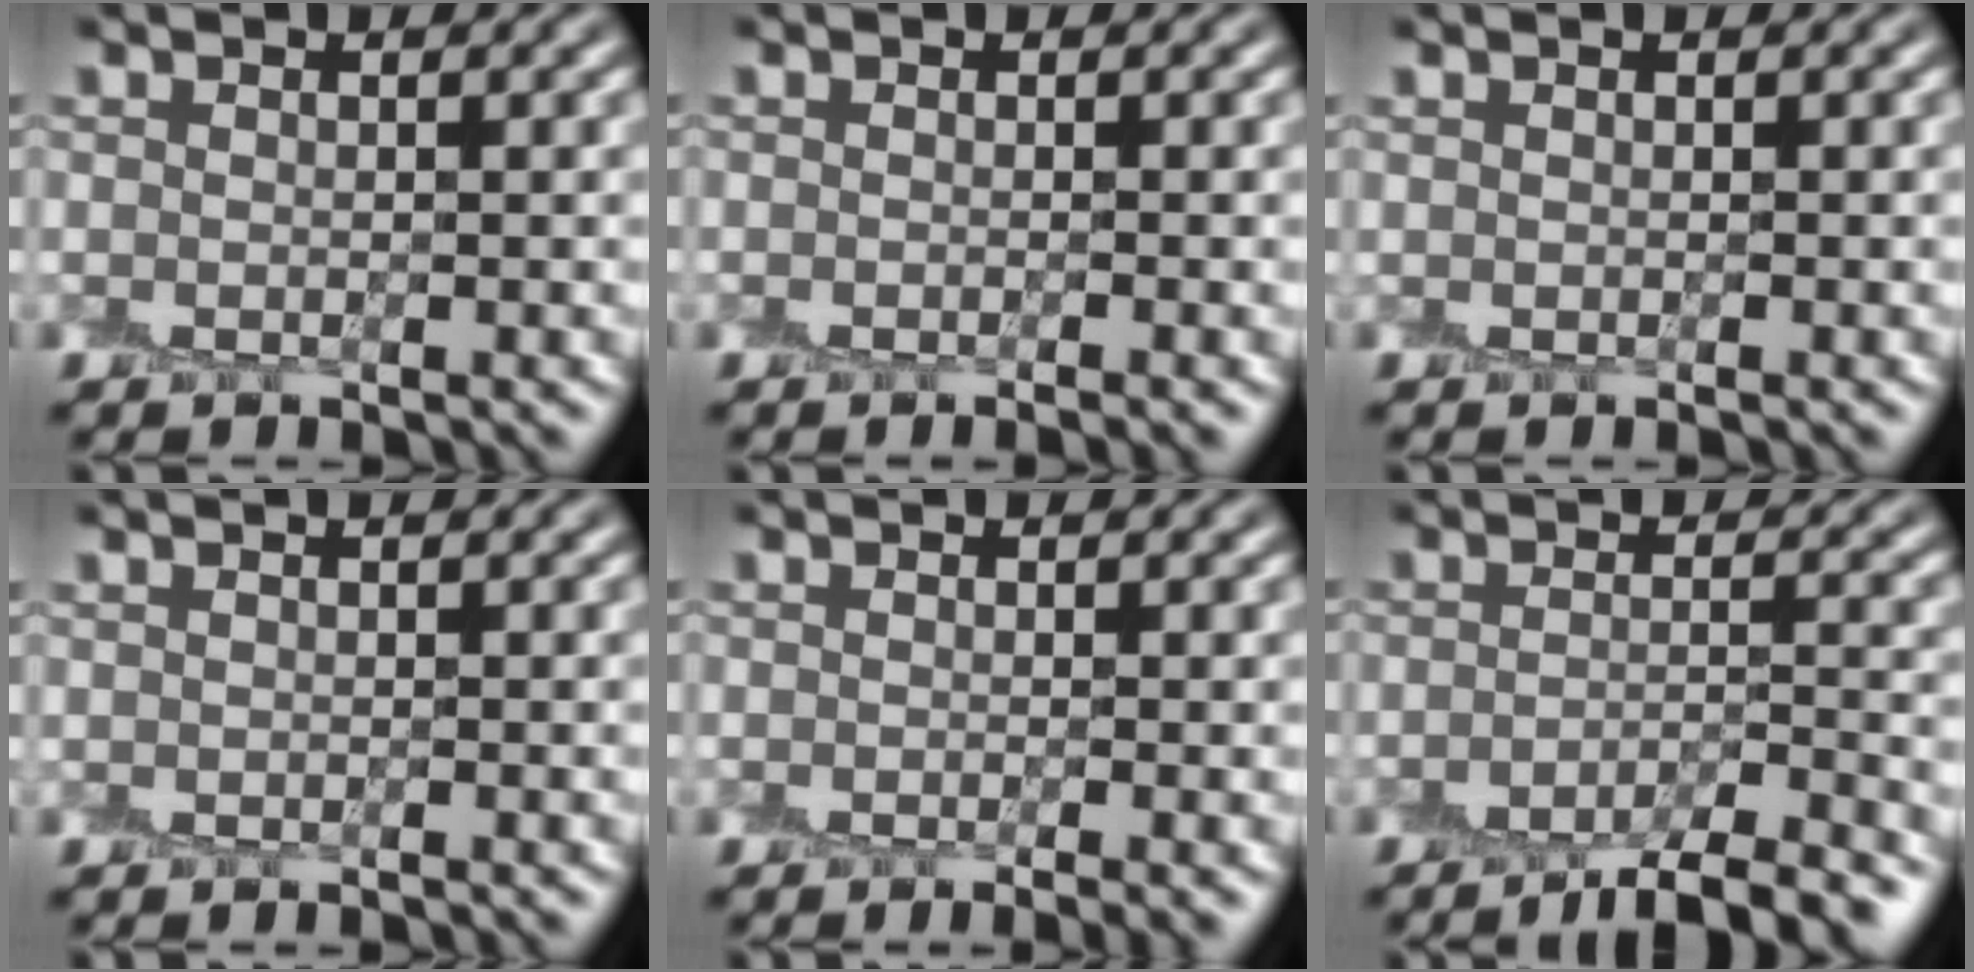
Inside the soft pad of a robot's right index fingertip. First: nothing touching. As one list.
[{"total": 0.8, "force": [-0.6, -0.3, 0.5], "torque": [-0.007, -0.004, -0.013]}, {"total": 0.0}, {"total": 0.0}, {"total": 1.7, "force": [-0.8, 0.0, 1.4], "torque": [-0.021, -0.006, -0.015]}, {"total": 5.6, "force": [-4.3, 1.0, 3.4], "torque": [-0.049, -0.001, -0.064]}]